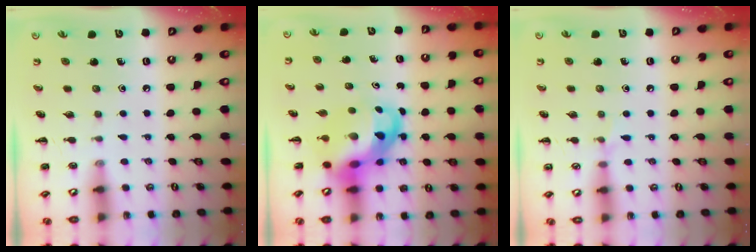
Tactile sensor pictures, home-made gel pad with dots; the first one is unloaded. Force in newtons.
{"total": 9.2, "press": 8.9, "slide": 2.3}
{"total": 4.1, "press": 3.7, "slide": 1.6}